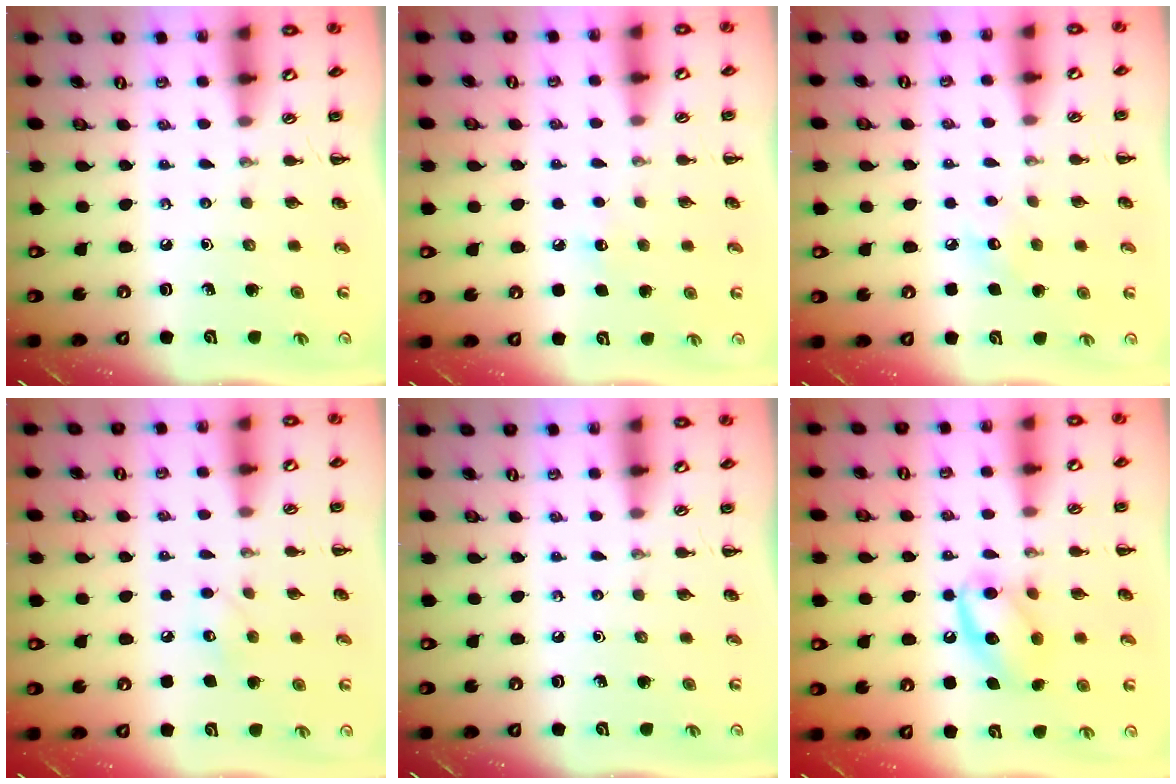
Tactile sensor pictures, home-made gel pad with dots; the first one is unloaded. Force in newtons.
{"total": 4.8, "press": 4.6, "slide": 1.2}
{"total": 6.7, "press": 6.5, "slide": 1.7}
{"total": 6.6, "press": 6.4, "slide": 1.5}
{"total": 0.0}
{"total": 13.5, "press": 13.5, "slide": 1.4}